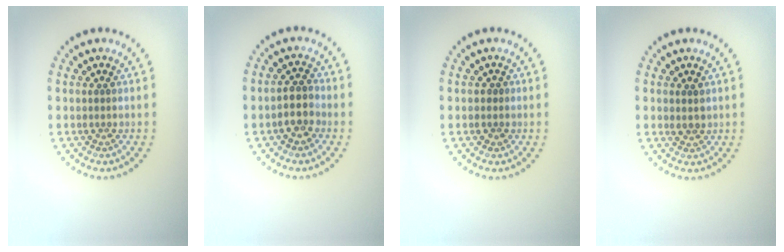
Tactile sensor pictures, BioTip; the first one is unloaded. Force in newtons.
{"total": 2.5, "press": 2.2, "slide": 1.0}
{"total": 0.8, "press": 0.7, "slide": 0.4}
{"total": 1.2, "press": 1.1, "slide": 0.4}